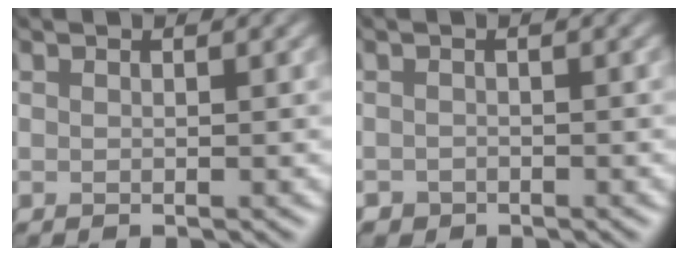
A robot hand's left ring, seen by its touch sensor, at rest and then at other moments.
{"total": 1.3, "force": [-1.0, -0.3, -0.7], "torque": [-0.008, -0.006, 0.006]}